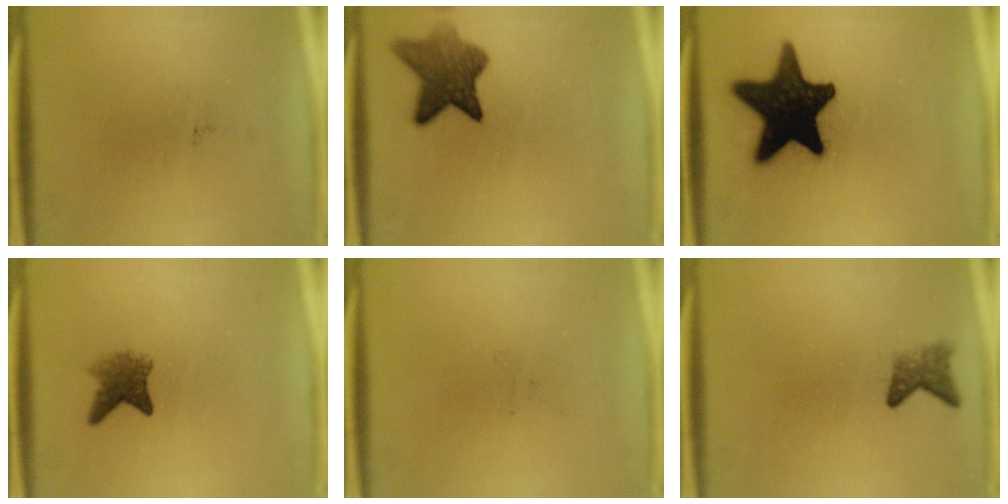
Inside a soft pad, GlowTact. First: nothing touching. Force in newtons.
{"total": 7.5}
{"total": 19.4}
{"total": 3.4}
{"total": 0.0}
{"total": 2.4}